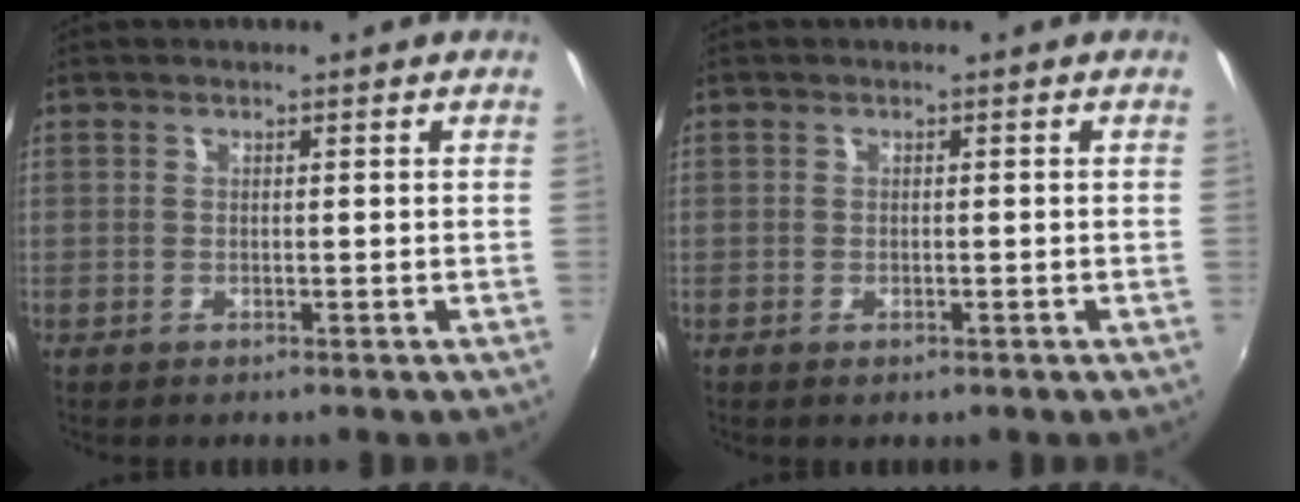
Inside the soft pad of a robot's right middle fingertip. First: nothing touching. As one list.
[{"total": 0.9, "force": [-0.6, 0.5, 0.5], "torque": [-0.008, -0.003, -0.009]}]